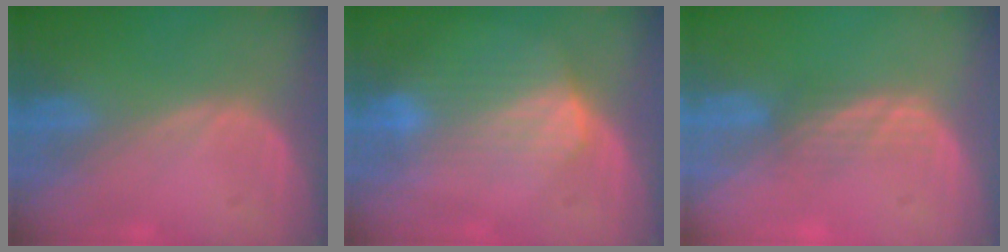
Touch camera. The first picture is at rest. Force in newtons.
{"total": 7.2, "press": 6.4, "slide": 3.1}
{"total": 2.8, "press": 2.5, "slide": 1.2}